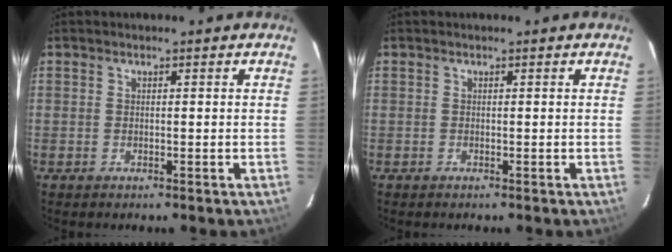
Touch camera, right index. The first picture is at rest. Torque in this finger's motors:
{"motor_torque": [0.14, 0.03, 0.00, 0.01]}